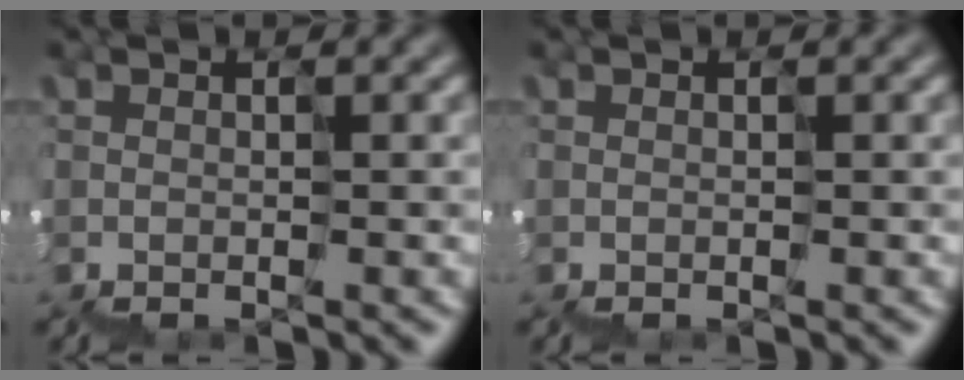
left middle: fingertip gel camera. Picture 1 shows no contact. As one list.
[{"total": 0.0}]